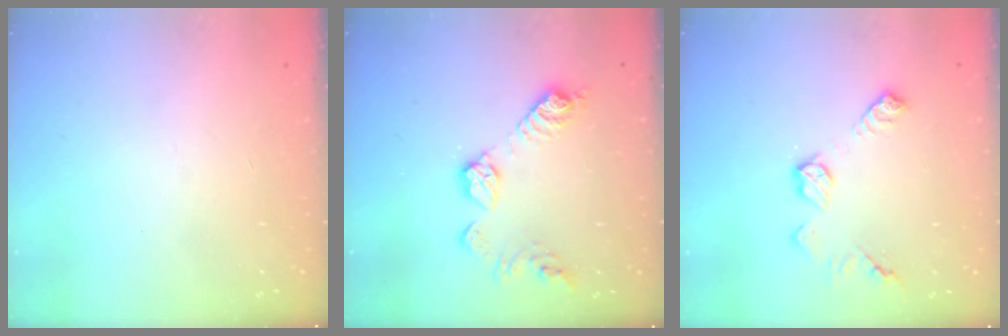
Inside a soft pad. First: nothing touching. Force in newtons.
{"total": 12.9, "press": 12.9, "slide": 0.7}
{"total": 9.1, "press": 9.1, "slide": 0.2}